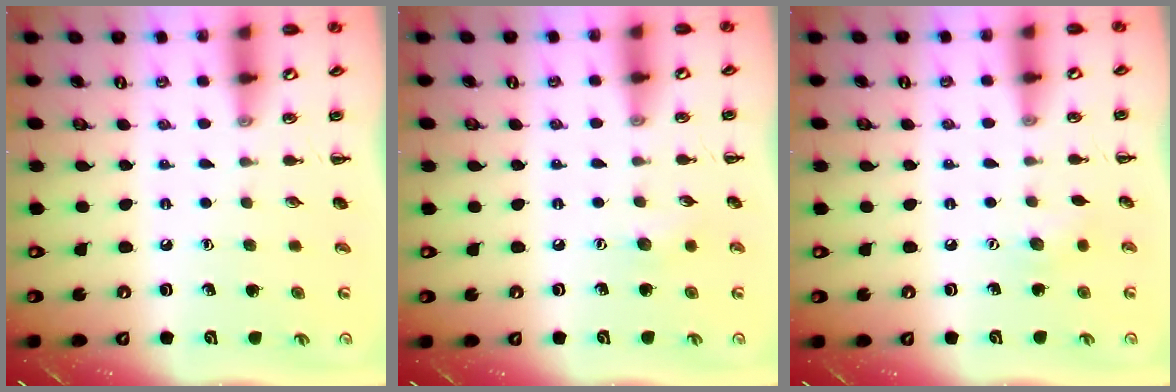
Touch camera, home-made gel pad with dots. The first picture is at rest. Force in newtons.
{"total": 5.1, "press": 4.9, "slide": 1.2}
{"total": 4.4, "press": 4.3, "slide": 0.7}